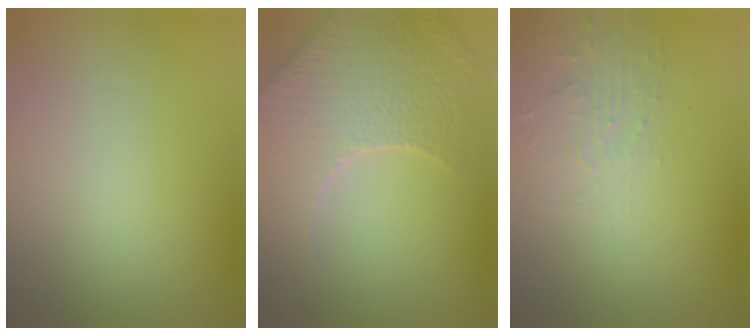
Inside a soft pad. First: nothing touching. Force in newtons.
{"total": 7.6, "press": 5.8, "slide": 4.9}
{"total": 2.4, "press": 2.3, "slide": 0.6}